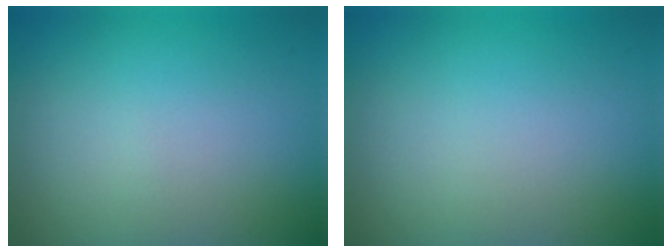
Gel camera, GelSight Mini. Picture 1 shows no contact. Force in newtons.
{"total": 0.0}